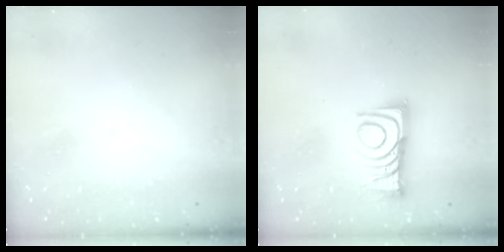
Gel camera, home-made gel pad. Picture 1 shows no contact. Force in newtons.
{"total": 10.6, "press": 10.6, "slide": 0.4}